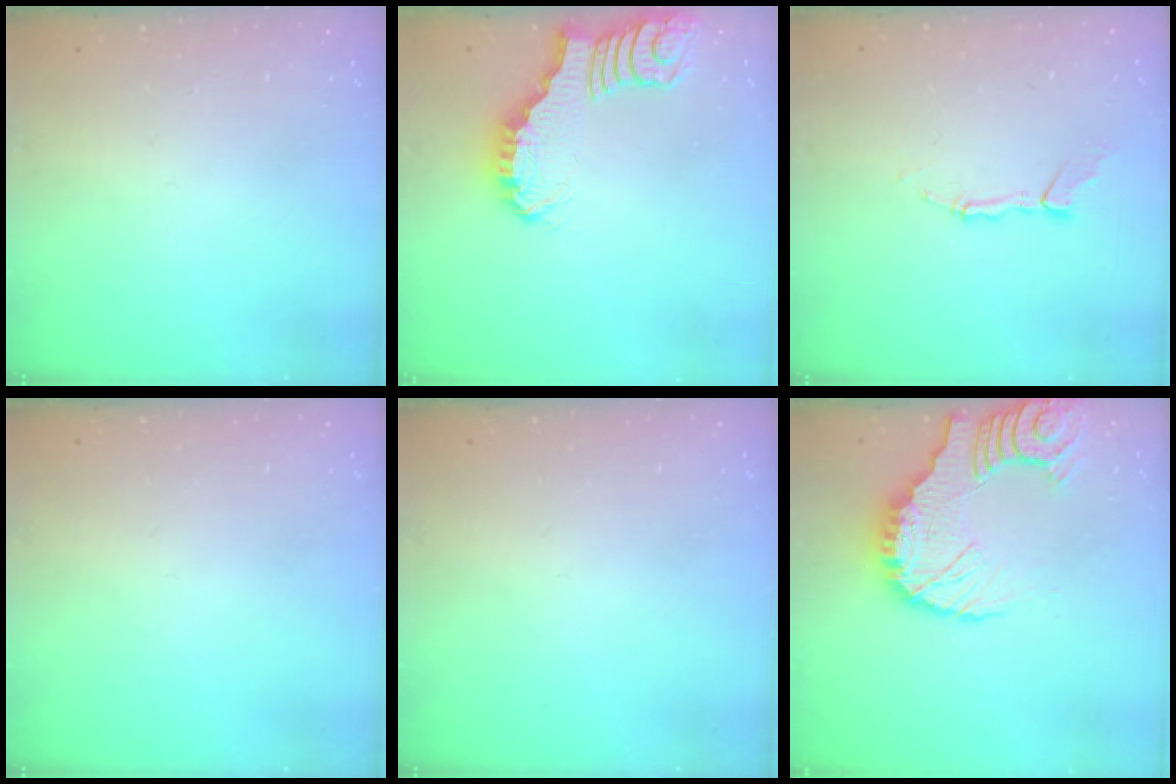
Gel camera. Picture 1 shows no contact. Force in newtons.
{"total": 2.4, "press": 2.4, "slide": 0.2}
{"total": 5.4, "press": 5.4, "slide": 0.3}
{"total": 0.0}
{"total": 0.0}
{"total": 13.5, "press": 13.3, "slide": 1.9}